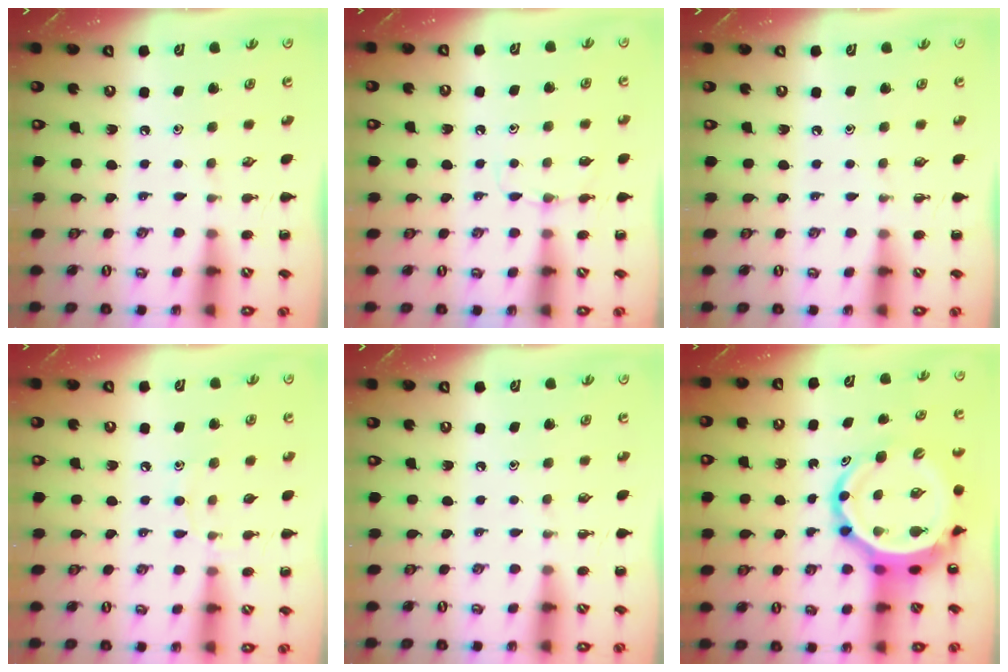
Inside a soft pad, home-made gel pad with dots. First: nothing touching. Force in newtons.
{"total": 5.3, "press": 5.1, "slide": 1.5}
{"total": 0.0}
{"total": 5.9, "press": 5.7, "slide": 1.6}
{"total": 0.0}
{"total": 9.1, "press": 8.7, "slide": 2.5}